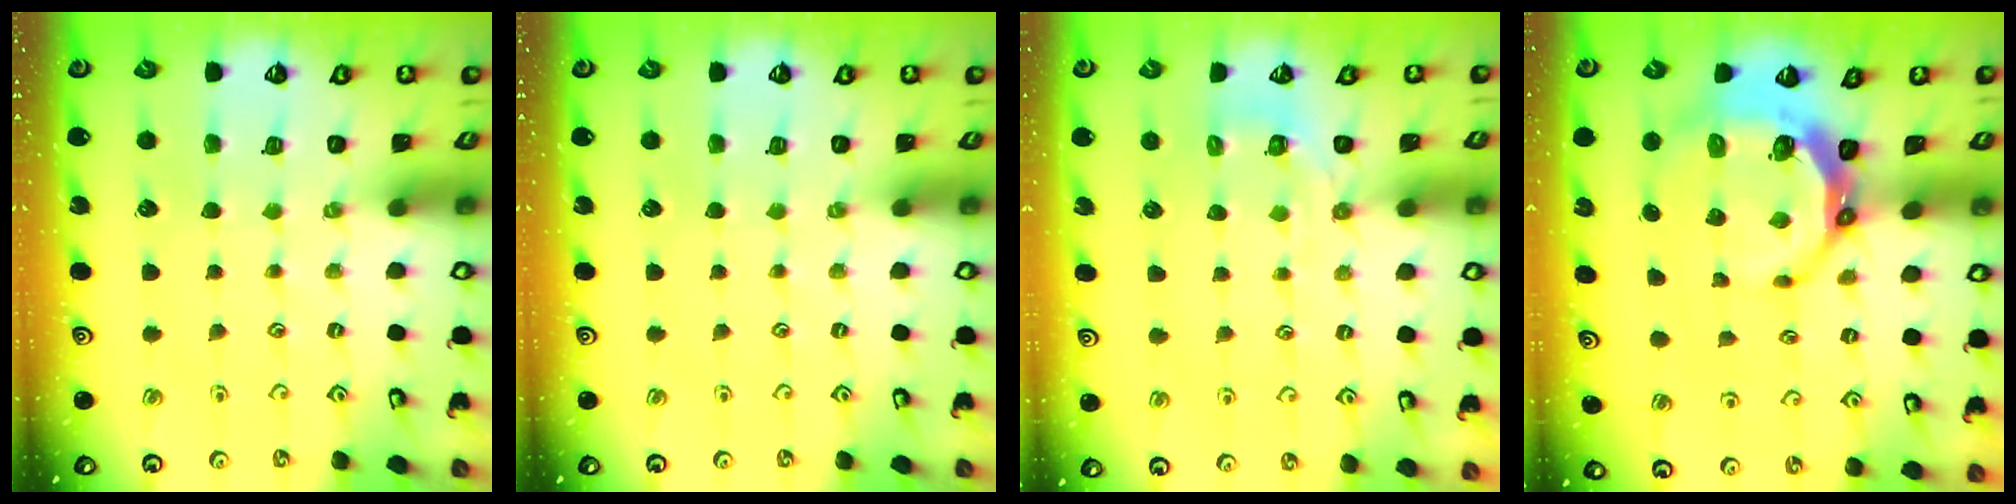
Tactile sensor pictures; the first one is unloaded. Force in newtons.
{"total": 0.0}
{"total": 3.3, "press": 2.9, "slide": 1.5}
{"total": 7.9, "press": 6.9, "slide": 4.0}